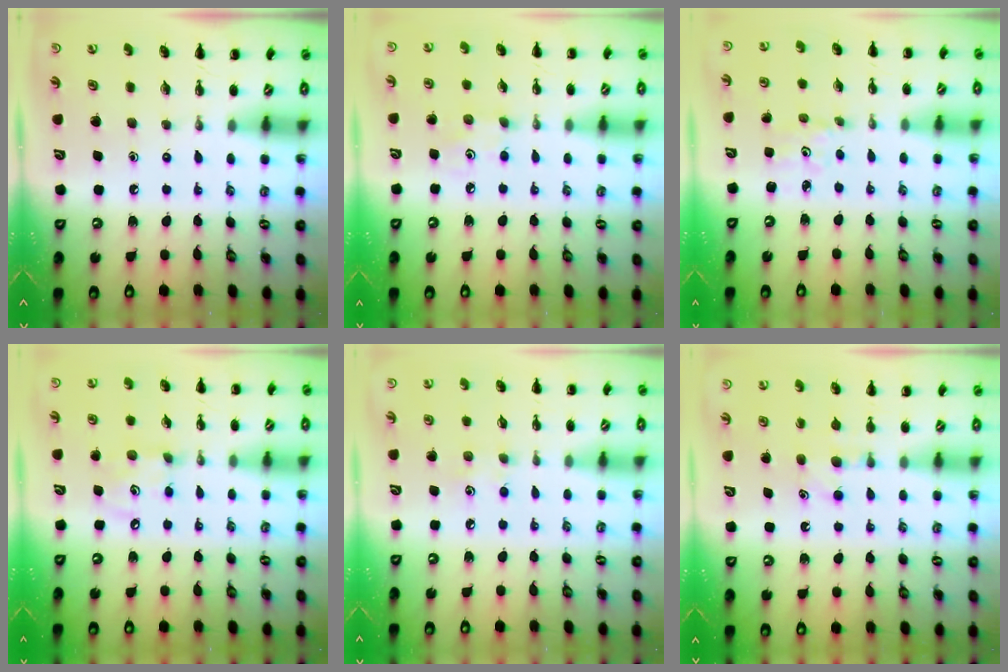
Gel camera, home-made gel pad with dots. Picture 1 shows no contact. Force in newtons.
{"total": 3.1, "press": 3.0, "slide": 0.9}
{"total": 1.6, "press": 1.6, "slide": 0.4}
{"total": 5.6, "press": 5.5, "slide": 1.1}
{"total": 4.0, "press": 3.9, "slide": 1.1}
{"total": 4.7, "press": 4.5, "slide": 1.1}